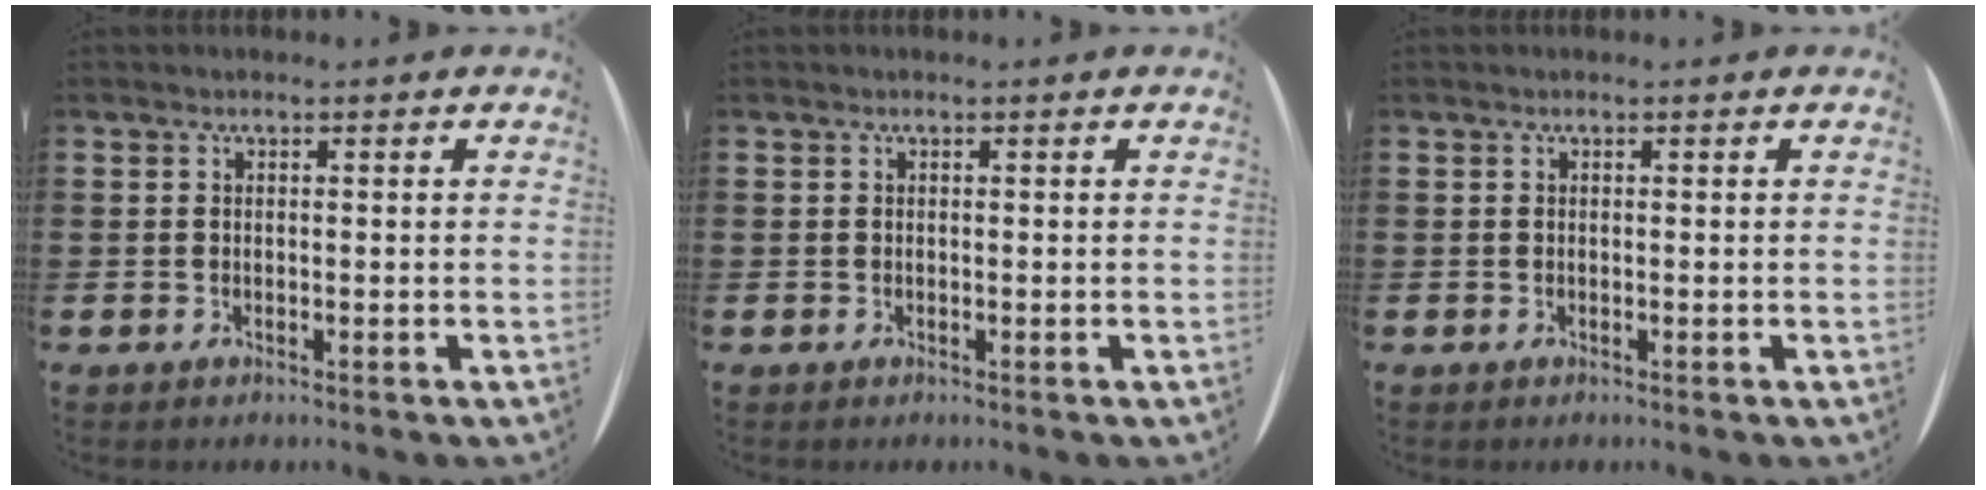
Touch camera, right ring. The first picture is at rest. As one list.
[{"total": 0.0}, {"total": 0.0}]